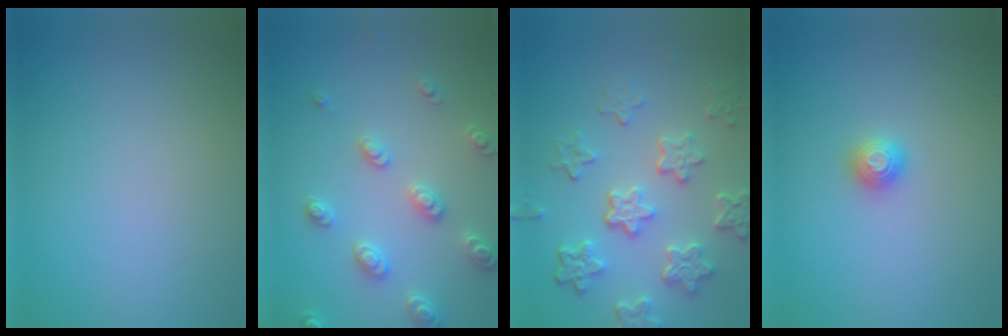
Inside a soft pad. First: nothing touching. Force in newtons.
{"total": 3.4, "press": 3.2, "slide": 1.0}
{"total": 6.0, "press": 4.5, "slide": 4.0}
{"total": 1.1, "press": 1.1, "slide": 0.0}